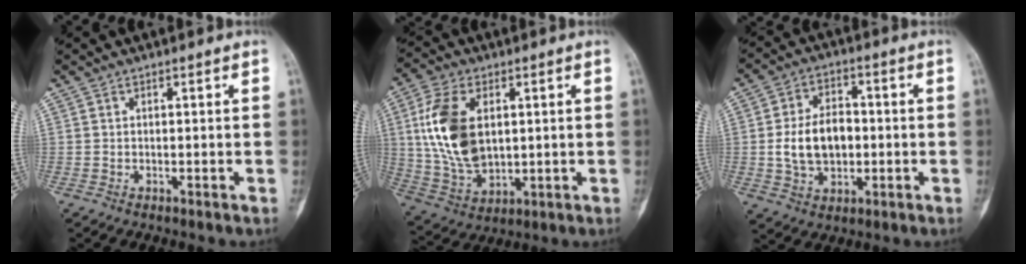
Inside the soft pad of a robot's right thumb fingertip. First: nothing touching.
{"total": 15.7, "force": [2.8, 9.4, 12.2], "torque": [-0.238, -0.009, 0.061]}
{"total": 10.7, "force": [-0.6, 7.2, 7.8], "torque": [-0.122, 0.014, -0.008]}